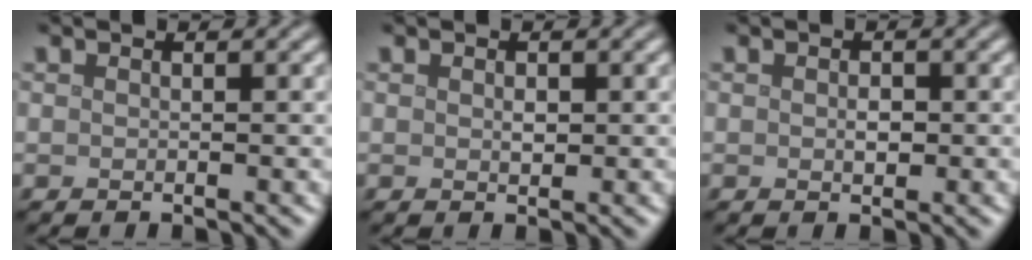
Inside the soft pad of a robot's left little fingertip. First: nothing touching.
{"total": 0.8, "force": [0.1, 0.5, 0.6], "torque": [-0.009, -0.001, 0.002]}
{"total": 1.1, "force": [0.0, 0.7, 0.8], "torque": [-0.013, -0.002, -0.002]}